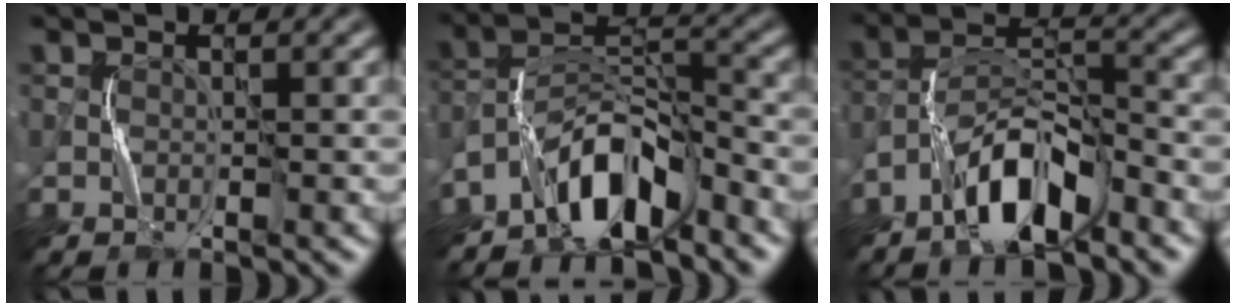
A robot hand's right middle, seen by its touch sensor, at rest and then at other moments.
{"total": 6.7, "force": [-5.0, 2.2, 3.9], "torque": [-0.068, 0.009, -0.098]}
{"total": 6.6, "force": [-4.6, 2.0, 4.3], "torque": [-0.081, 0.010, -0.088]}